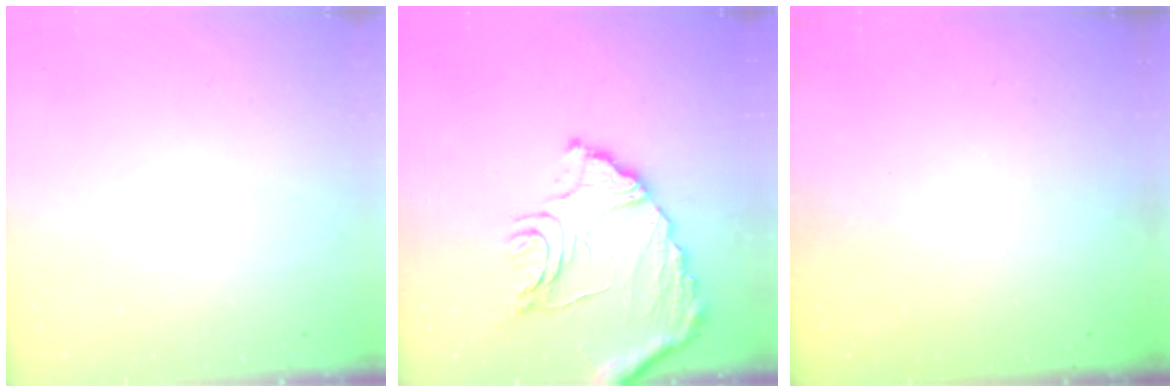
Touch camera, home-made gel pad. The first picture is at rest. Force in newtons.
{"total": 15.1, "press": 15.0, "slide": 1.7}
{"total": 3.3, "press": 3.3, "slide": 0.1}